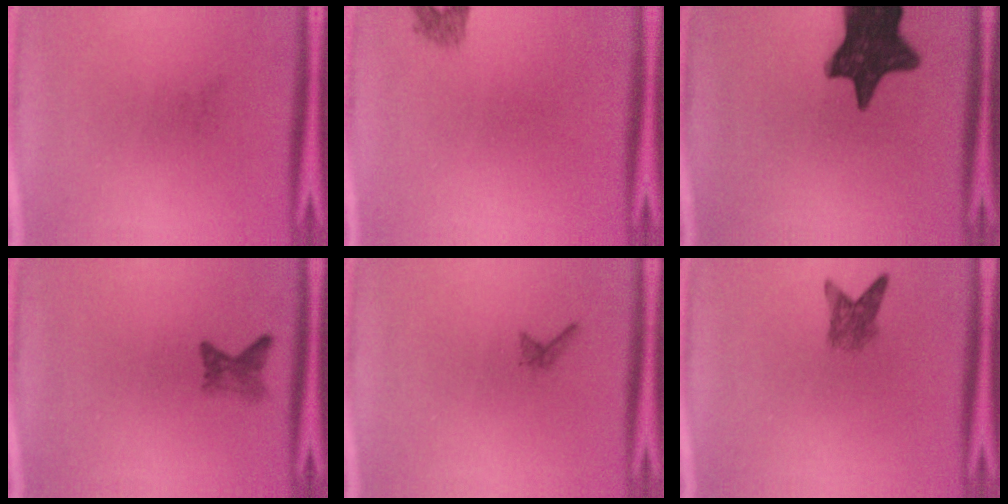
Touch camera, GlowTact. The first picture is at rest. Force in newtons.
{"total": 1.4}
{"total": 15.0}
{"total": 1.9}
{"total": 0.6}
{"total": 2.9}